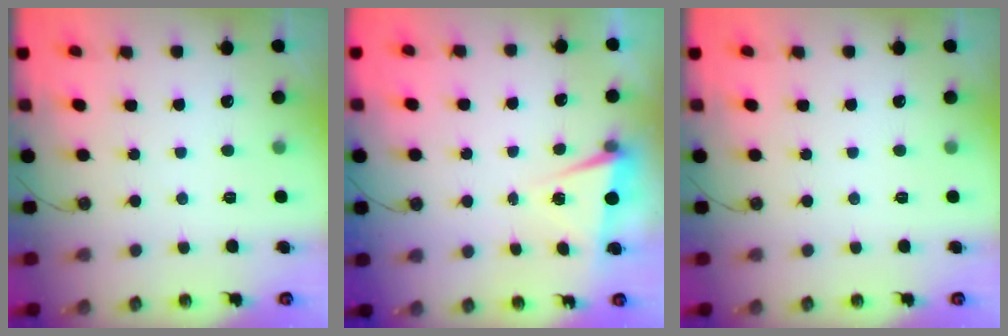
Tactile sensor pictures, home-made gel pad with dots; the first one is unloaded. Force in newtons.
{"total": 1.9, "press": 1.4, "slide": 1.3}
{"total": 0.0}